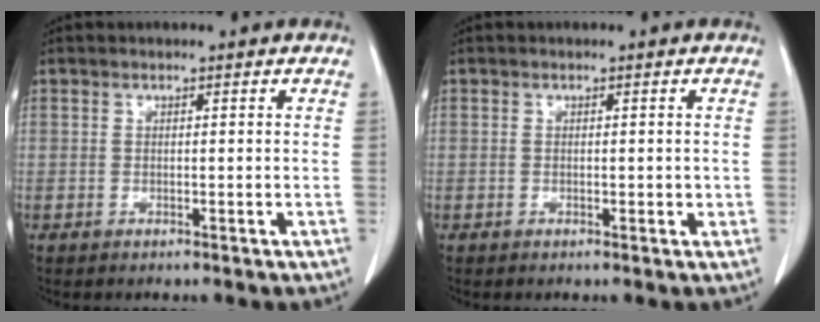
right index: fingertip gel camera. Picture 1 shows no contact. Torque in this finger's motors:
{"motor_torque": [0.16, 0.33, 0.09, 0.05]}